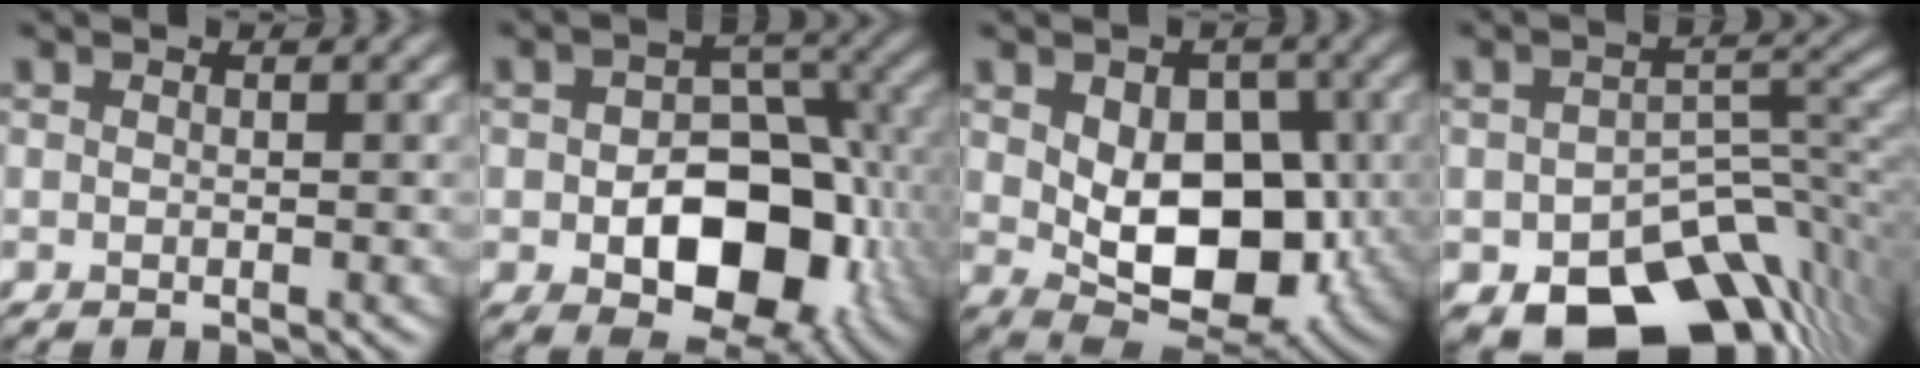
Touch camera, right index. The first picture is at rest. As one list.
[{"total": 10.5, "force": [-2.7, 6.8, 7.6], "torque": [-0.106, -0.012, -0.031]}, {"total": 9.0, "force": [0.0, 5.6, 6.9], "torque": [-0.101, -0.008, 0.001]}, {"total": 11.9, "force": [-6.8, 6.7, 7.1], "torque": [-0.093, -0.017, -0.102]}]